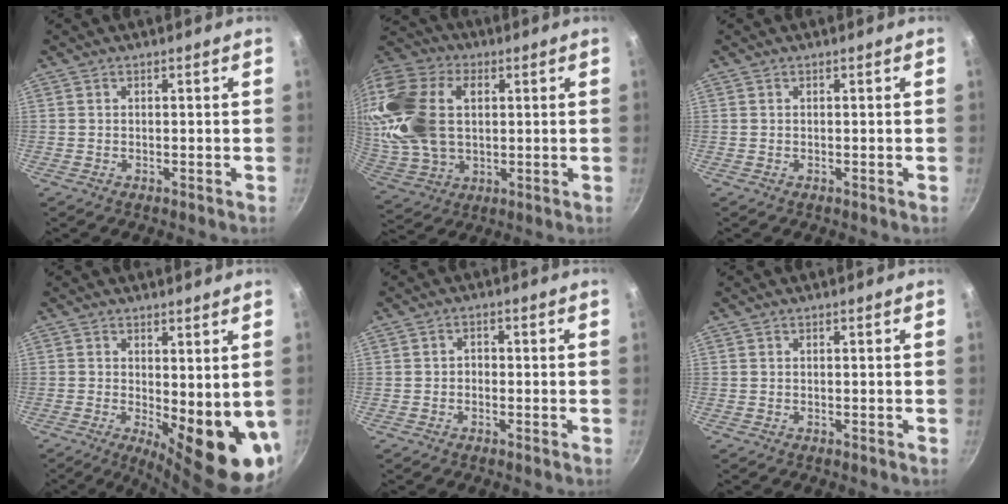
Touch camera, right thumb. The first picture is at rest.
{"total": 23.3, "force": [4.1, 15.6, 16.8], "torque": [-0.350, 0.010, 0.080]}
{"total": 0.0}
{"total": 12.4, "force": [-0.6, 4.5, 11.5], "torque": [-0.123, -0.023, 0.003]}
{"total": 1.7, "force": [-0.5, 1.3, 0.9], "torque": [-0.011, 0.009, -0.011]}
{"total": 0.0}